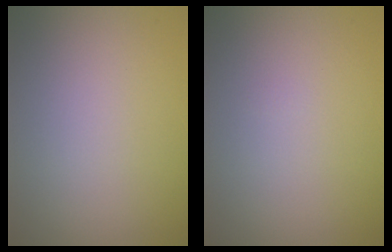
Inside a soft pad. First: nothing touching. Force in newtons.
{"total": 0.0}